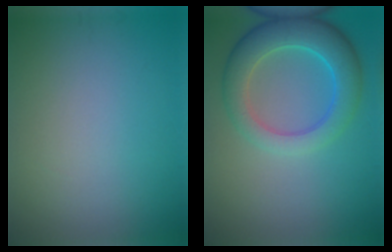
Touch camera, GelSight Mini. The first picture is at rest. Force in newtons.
{"total": 6.2, "press": 6.2, "slide": 0.3}